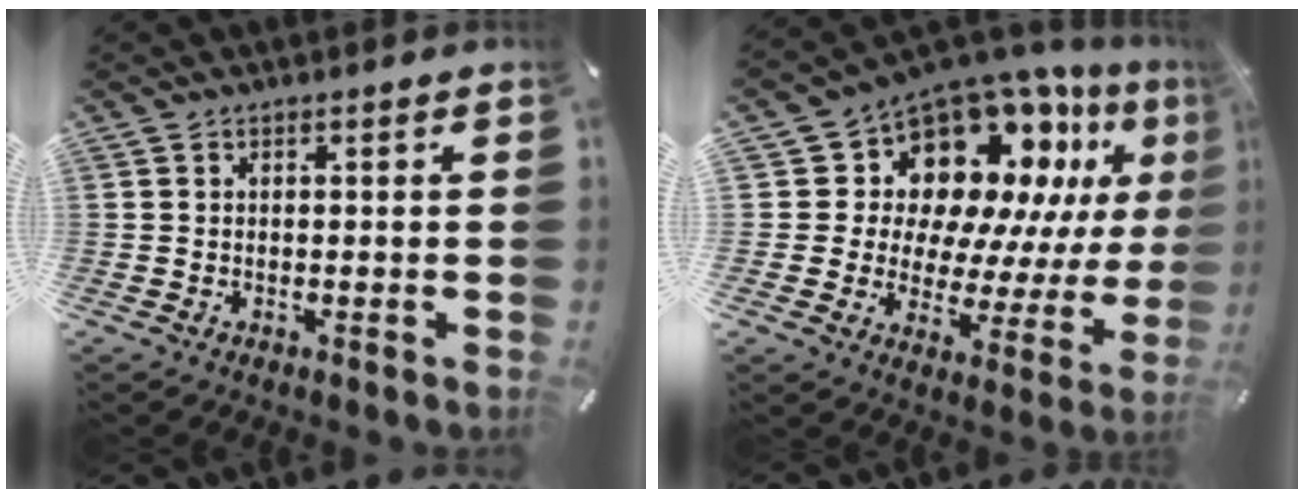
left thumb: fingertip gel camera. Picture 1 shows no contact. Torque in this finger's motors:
{"motor_torque": [2.59, 2.42, 1.61, -1.10, 0.17]}